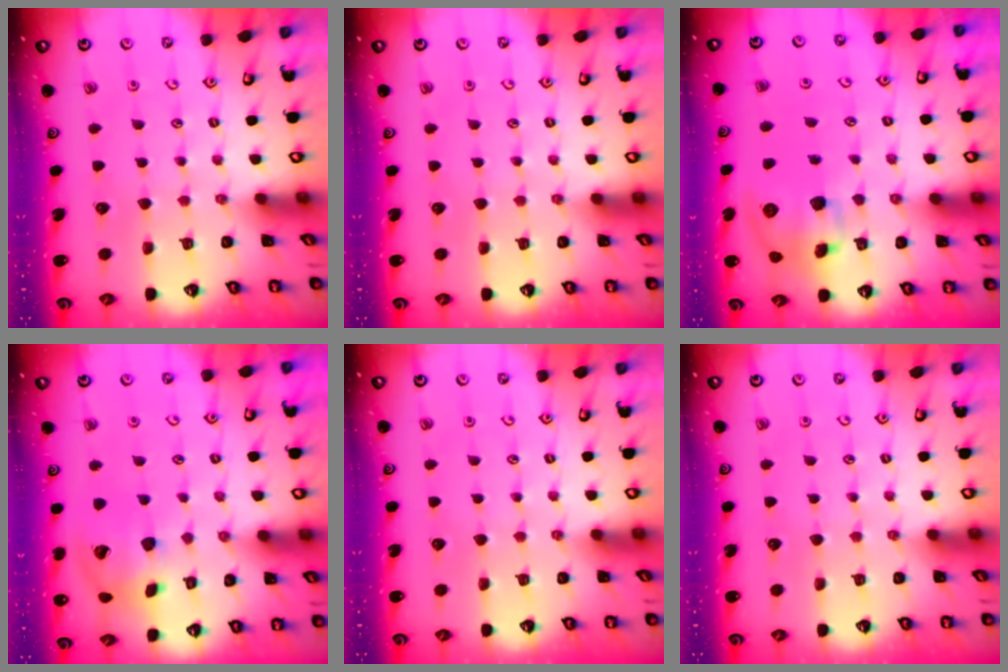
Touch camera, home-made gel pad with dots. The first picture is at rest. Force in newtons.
{"total": 0.0}
{"total": 12.1, "press": 11.9, "slide": 1.9}
{"total": 14.9, "press": 14.7, "slide": 2.4}
{"total": 0.0}
{"total": 0.0}